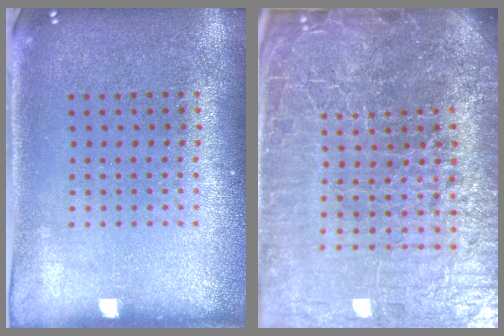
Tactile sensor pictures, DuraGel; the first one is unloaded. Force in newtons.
{"total": 7.7, "press": 6.7, "slide": 3.9}